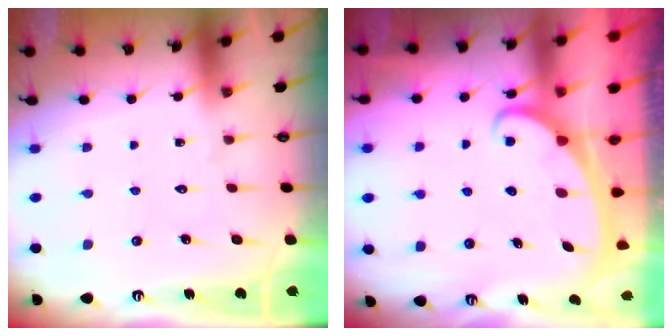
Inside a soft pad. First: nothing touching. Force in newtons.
{"total": 2.4, "press": 2.4, "slide": 0.3}